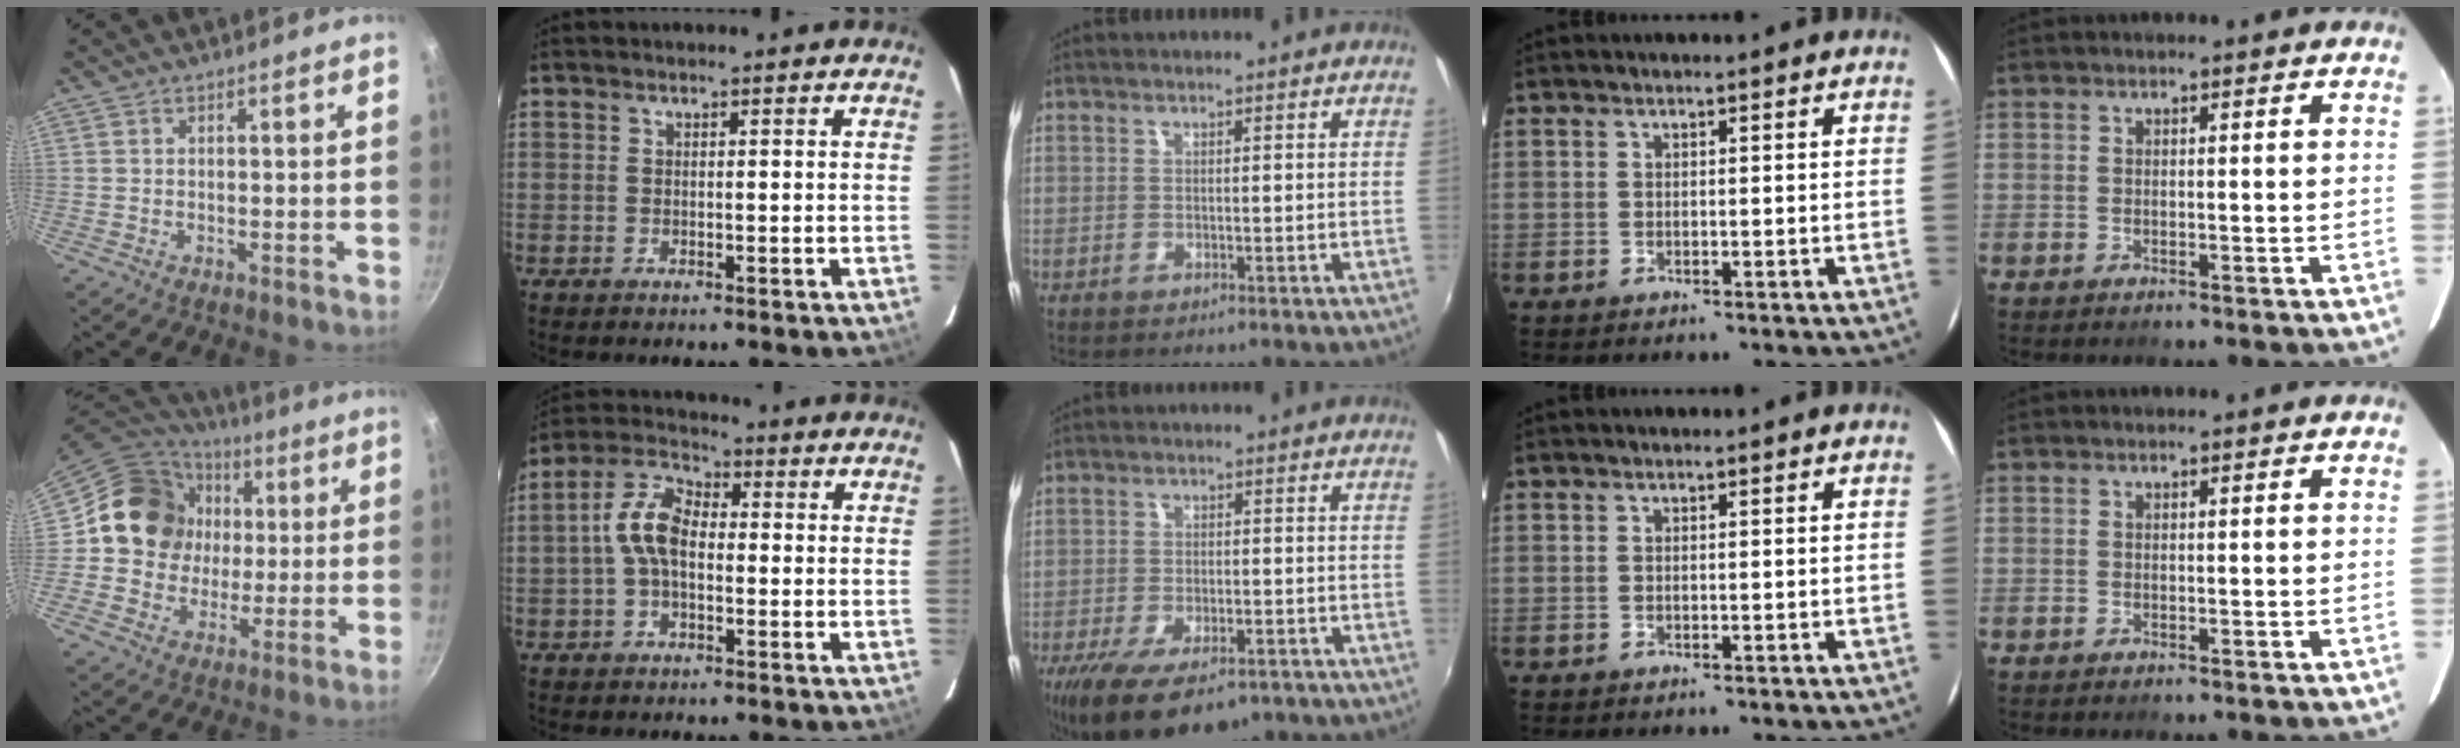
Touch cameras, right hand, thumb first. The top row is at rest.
{"thumb": {"total": 16.2, "force": [1.7, 14.6, 6.8], "torque": [-0.092, 0.017, 0.019]}, "index": {"total": 8.1, "force": [-0.6, 4.6, 6.7], "torque": [-0.141, 0.024, -0.016]}, "middle": {"total": 14.2, "force": [-9.2, 6.0, 8.9], "torque": [-0.187, -0.039, -0.146]}}